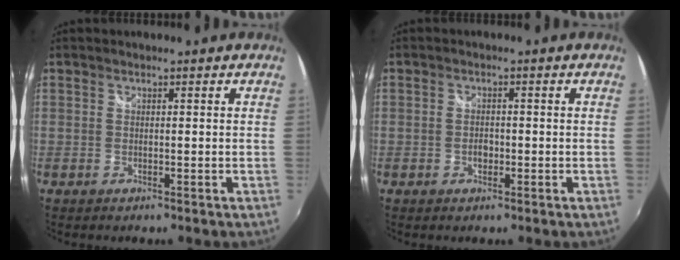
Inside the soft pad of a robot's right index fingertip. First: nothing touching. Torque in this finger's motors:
{"motor_torque": [0.12, 0.05, 0.11, 0.01]}